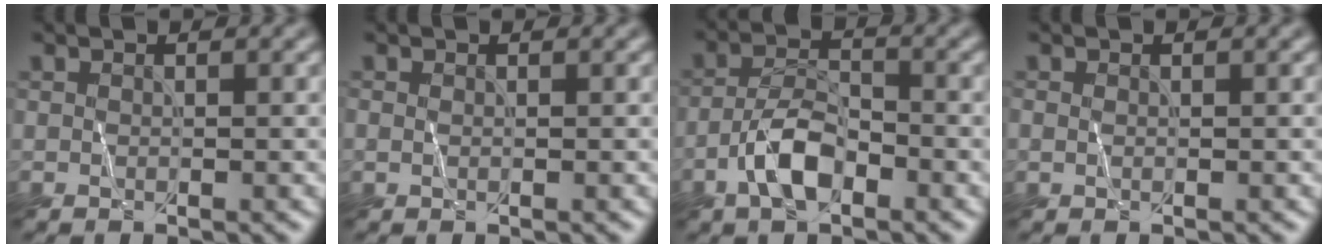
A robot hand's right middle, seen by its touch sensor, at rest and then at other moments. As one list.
[{"total": 0.0}, {"total": 4.3, "force": [-2.2, 1.9, 3.2], "torque": [-0.058, 0.008, -0.049]}, {"total": 0.0}]